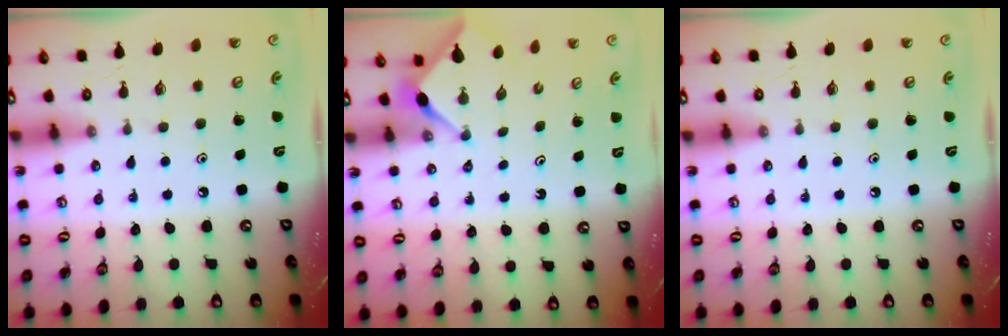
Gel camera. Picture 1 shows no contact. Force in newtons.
{"total": 3.0, "press": 3.0, "slide": 0.3}
{"total": 0.0}